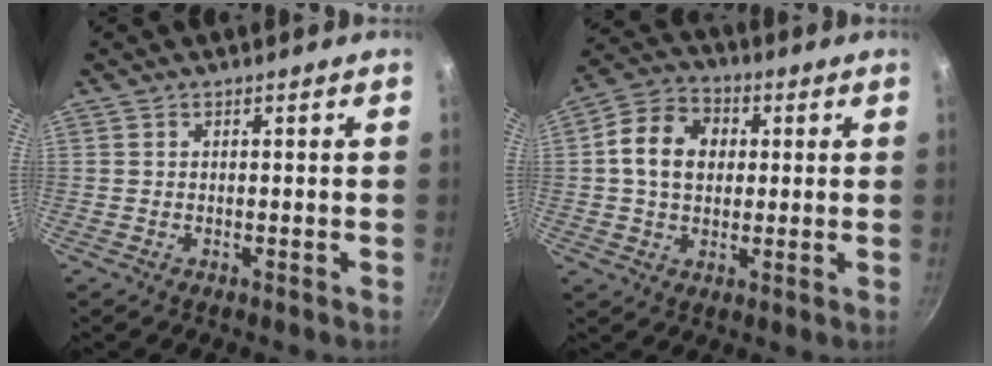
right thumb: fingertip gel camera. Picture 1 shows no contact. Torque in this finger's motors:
{"motor_torque": [-0.19, 0.46, -0.07, 0.33, 0.11]}